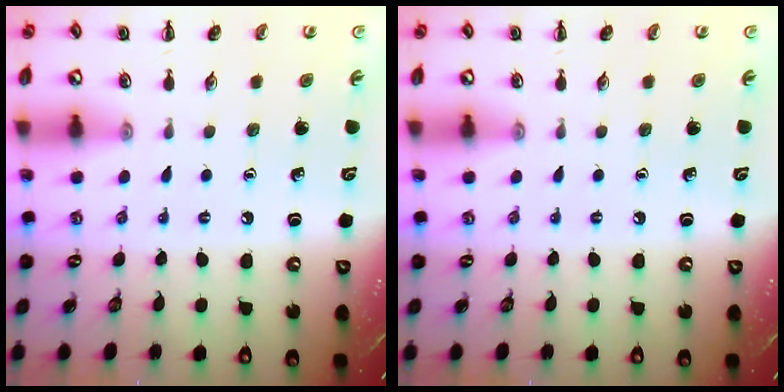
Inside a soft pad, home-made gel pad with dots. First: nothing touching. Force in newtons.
{"total": 0.0}